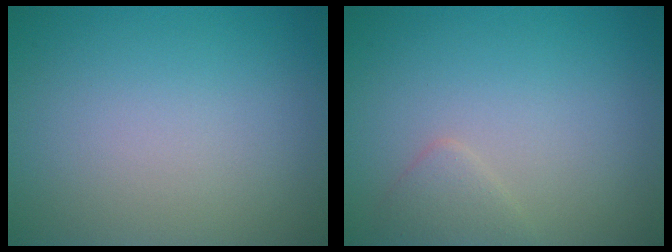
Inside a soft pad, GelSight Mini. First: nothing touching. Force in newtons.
{"total": 1.3, "press": 1.3, "slide": 0.1}